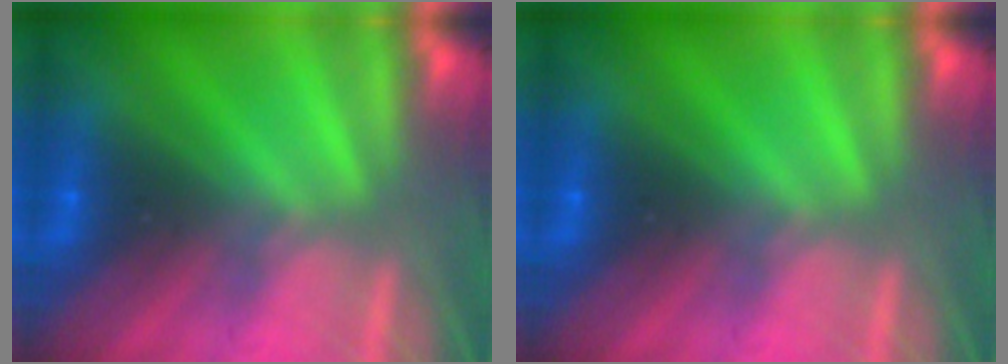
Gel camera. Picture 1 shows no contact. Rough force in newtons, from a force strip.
{"total": 0.0}